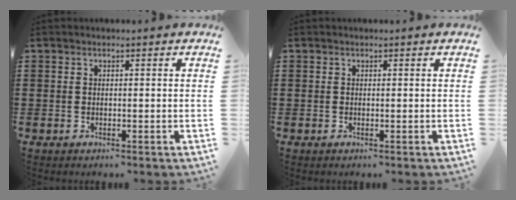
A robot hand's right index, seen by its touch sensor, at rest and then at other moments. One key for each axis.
{"total": 0.0}